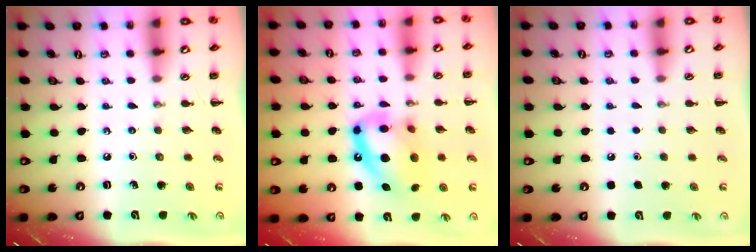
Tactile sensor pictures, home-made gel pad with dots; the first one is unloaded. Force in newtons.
{"total": 15.2, "press": 14.7, "slide": 3.8}
{"total": 1.6, "press": 1.6, "slide": 0.1}